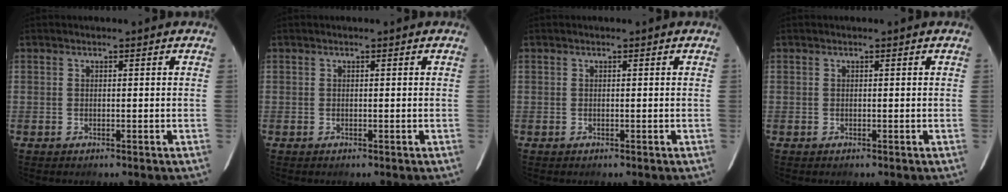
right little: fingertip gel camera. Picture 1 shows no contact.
{"total": 0.0}
{"total": 0.0}
{"total": 0.0}